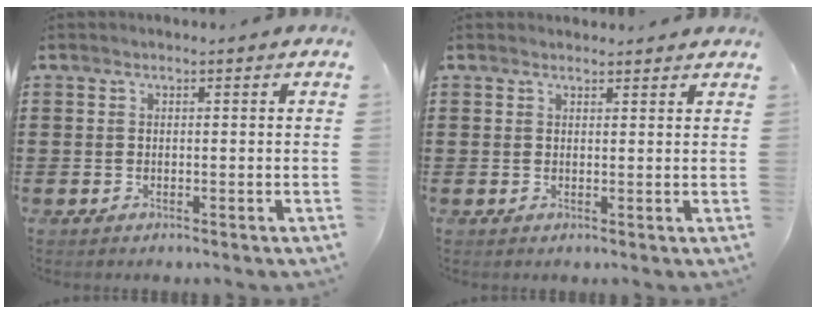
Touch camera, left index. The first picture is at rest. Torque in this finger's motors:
{"motor_torque": [2.14, 0.00, 0.09, 0.00]}